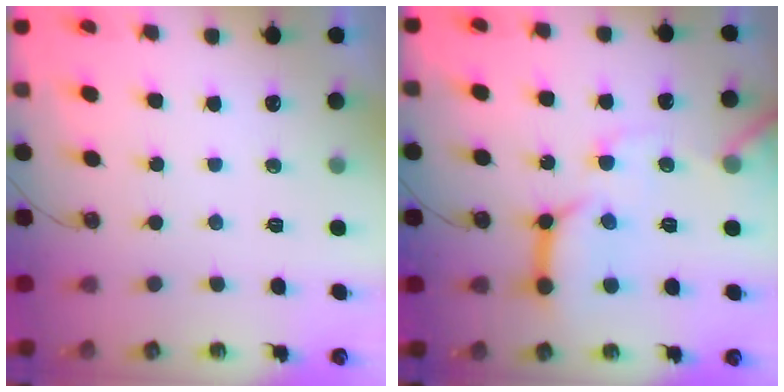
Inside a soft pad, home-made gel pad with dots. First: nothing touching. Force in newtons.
{"total": 15.4, "press": 15.3, "slide": 1.7}